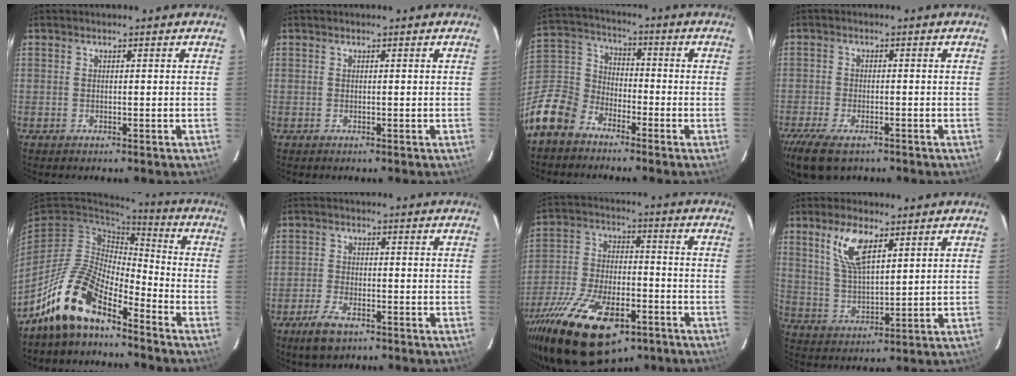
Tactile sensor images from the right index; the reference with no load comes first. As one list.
[{"total": 0.0}, {"total": 12.9, "force": [-8.8, 8.4, 4.6], "torque": [-0.125, 0.031, -0.179]}, {"total": 9.8, "force": [-6.9, 4.1, 5.6], "torque": [-0.146, -0.035, -0.125]}, {"total": 13.6, "force": [-10.5, 4.5, 7.4], "torque": [-0.150, 0.008, -0.207]}, {"total": 5.7, "force": [-3.8, 2.5, 3.5], "torque": [-0.094, -0.007, -0.069]}, {"total": 25.3, "force": [-15.4, 11.5, 16.4], "torque": [-0.340, -0.038, -0.251]}, {"total": 8.9, "force": [4.7, 3.5, 6.6], "torque": [-0.131, 0.006, 0.100]}]